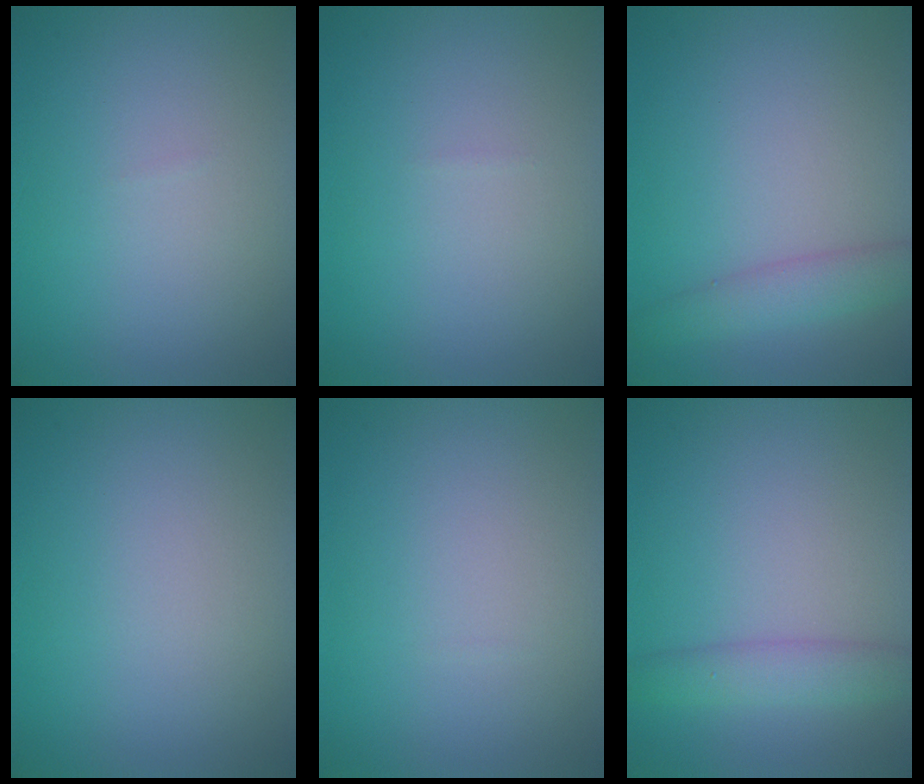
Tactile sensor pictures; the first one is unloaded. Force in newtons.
{"total": 0.0}
{"total": 2.9, "press": 2.9, "slide": 0.1}
{"total": 0.0}
{"total": 0.0}
{"total": 3.0, "press": 3.0, "slide": 0.2}